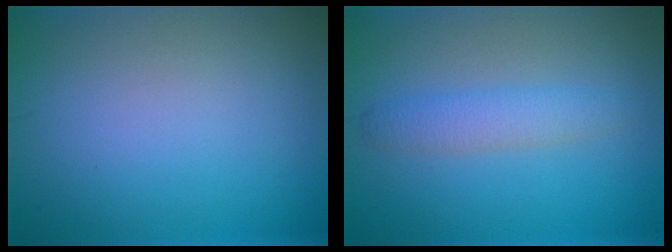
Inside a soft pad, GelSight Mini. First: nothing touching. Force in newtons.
{"total": 2.5, "press": 2.5, "slide": 0.2}